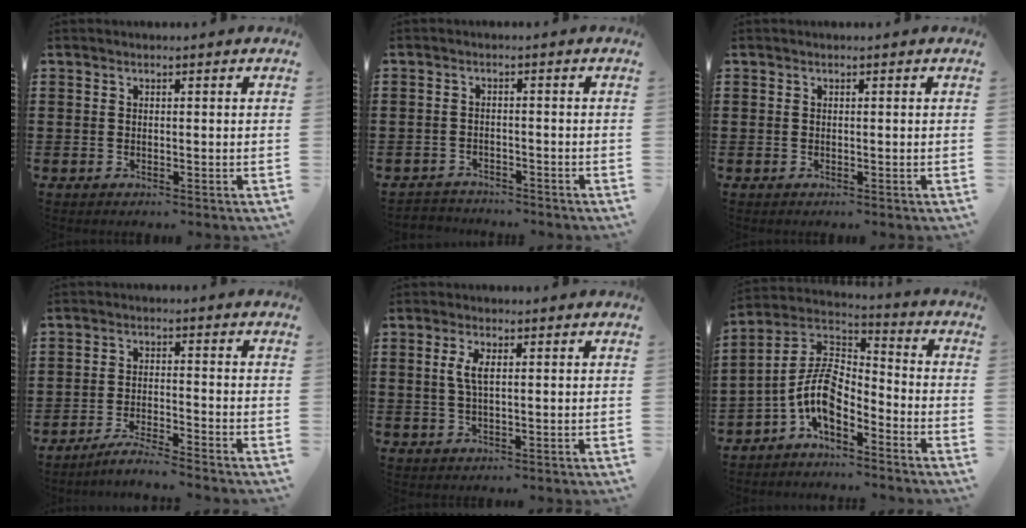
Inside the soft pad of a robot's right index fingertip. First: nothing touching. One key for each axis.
{"total": 2.0, "fx": -2.0, "fy": 0.4, "fz": -0.3, "tx": -0.002, "ty": 0.002, "tz": -0.046}
{"total": 0.0}
{"total": 3.8, "fx": -3.7, "fy": -0.4, "fz": 1.0, "tx": -0.018, "ty": 0.000, "tz": -0.073}
{"total": 3.2, "fx": 0.7, "fy": 1.1, "fz": 3.0, "tx": -0.061, "ty": 0.008, "tz": 0.009}
{"total": 7.5, "fx": -3.5, "fy": 3.9, "fz": 5.3, "tx": -0.133, "ty": -0.009, "tz": -0.078}